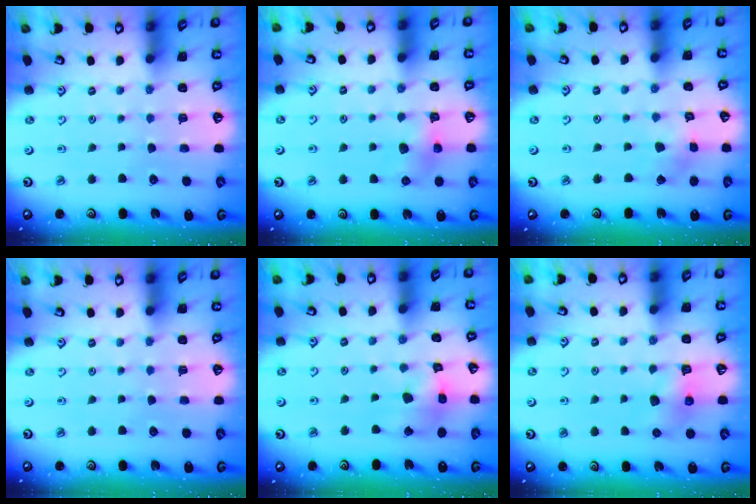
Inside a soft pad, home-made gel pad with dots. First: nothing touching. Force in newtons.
{"total": 6.0, "press": 5.9, "slide": 0.8}
{"total": 2.3, "press": 2.3, "slide": 0.4}
{"total": 0.0}
{"total": 13.1, "press": 13.0, "slide": 2.0}
{"total": 6.8, "press": 6.8, "slide": 0.2}